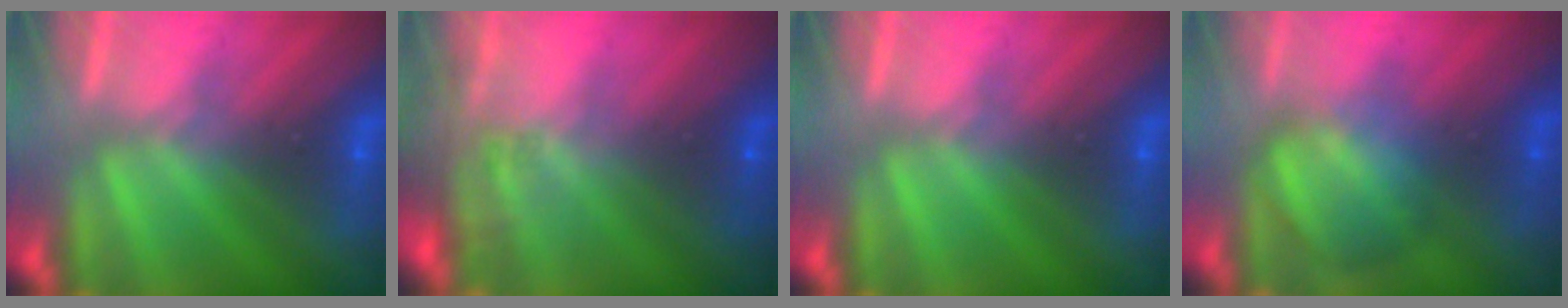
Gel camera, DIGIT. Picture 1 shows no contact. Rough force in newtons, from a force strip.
{"total": 8.6}
{"total": 0.0}
{"total": 2.8}